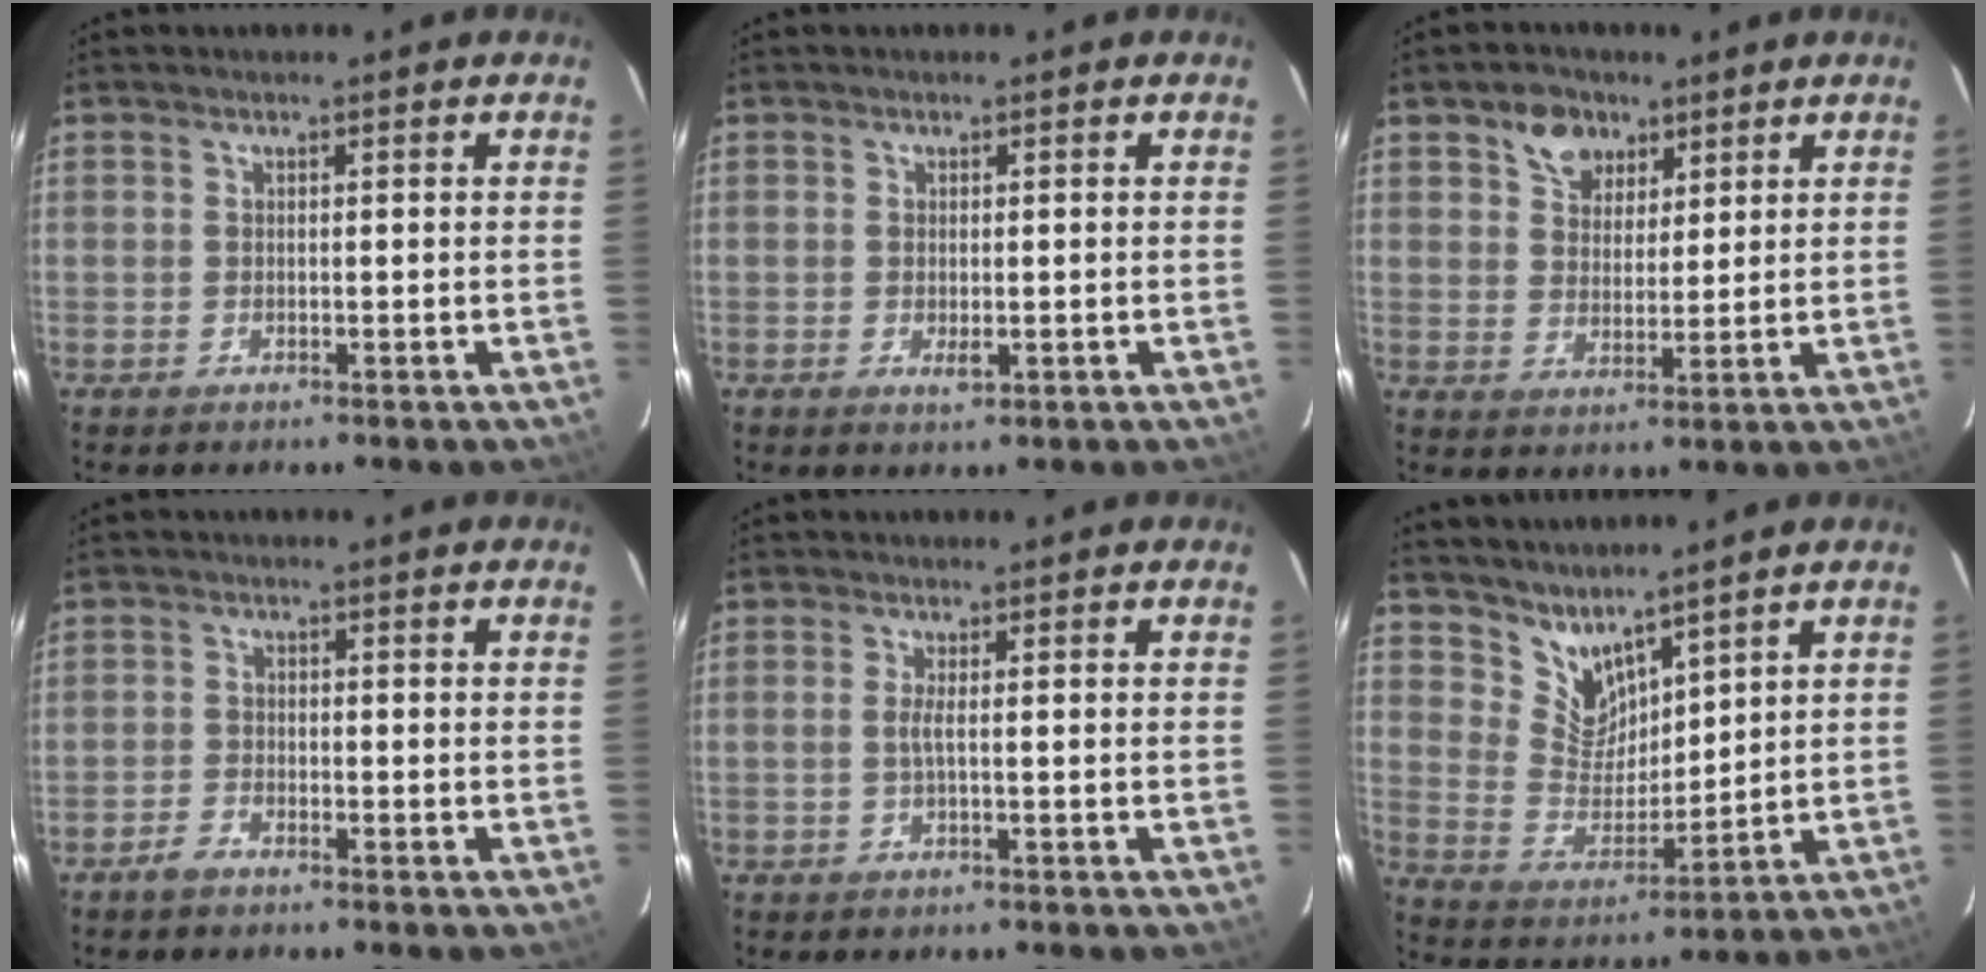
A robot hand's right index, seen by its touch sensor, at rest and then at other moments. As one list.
[{"total": 1.8, "force": [-0.4, 0.9, 1.6], "torque": [-0.027, -0.003, -0.004]}, {"total": 6.7, "force": [4.0, 4.7, 2.4], "torque": [-0.036, 0.015, 0.071]}, {"total": 2.3, "force": [-2.0, 0.8, 0.8], "torque": [-0.031, 0.004, -0.040]}, {"total": 1.3, "force": [-0.3, -0.4, 1.2], "torque": [-0.022, 0.000, -0.008]}, {"total": 8.1, "force": [7.1, 3.1, 2.2], "torque": [-0.039, -0.005, 0.149]}]